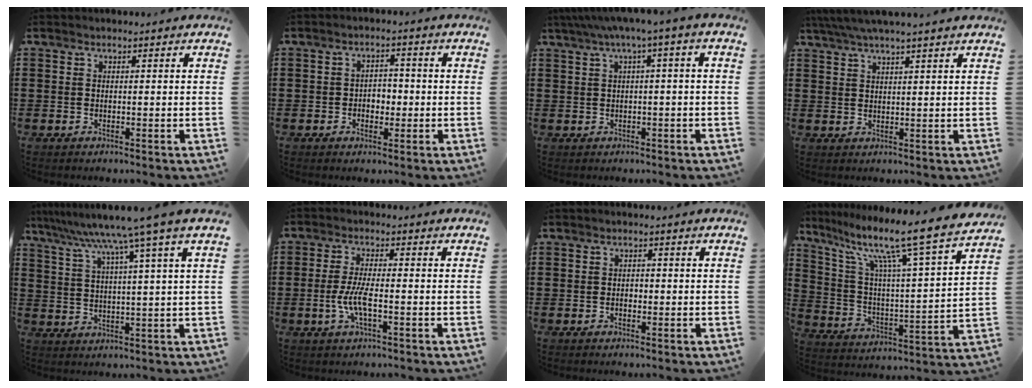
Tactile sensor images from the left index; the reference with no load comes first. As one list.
[{"total": 2.8, "force": [-0.9, 2.0, 1.7], "torque": [-0.038, 0.006, -0.021]}, {"total": 2.9, "force": [-0.4, -0.2, 2.9], "torque": [-0.052, -0.003, -0.012]}, {"total": 3.7, "force": [3.2, -0.3, 1.8], "torque": [-0.043, -0.004, 0.057]}, {"total": 8.4, "force": [6.1, -1.6, 5.7], "torque": [-0.133, -0.034, 0.093]}, {"total": 5.3, "force": [-1.5, 1.3, 4.9], "torque": [-0.112, -0.005, -0.035]}, {"total": 0.9, "force": [-0.3, 0.6, 0.7], "torque": [-0.015, 0.001, -0.006]}, {"total": 11.4, "force": [9.1, -0.3, 7.0], "torque": [-0.154, -0.073, 0.137]}]